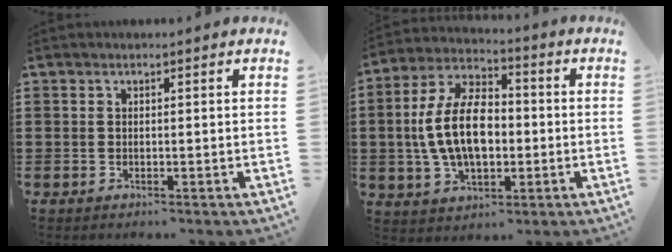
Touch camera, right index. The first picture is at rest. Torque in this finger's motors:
{"motor_torque": [1.71, 0.43, 1.05, 0.21]}